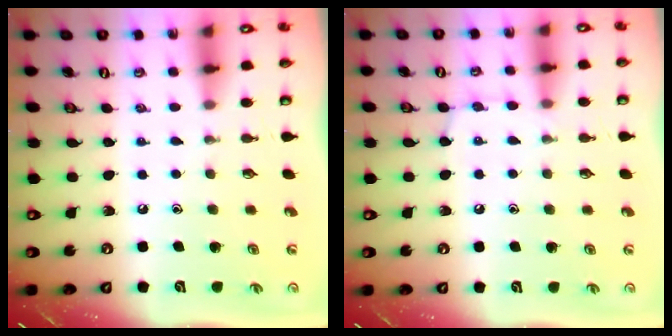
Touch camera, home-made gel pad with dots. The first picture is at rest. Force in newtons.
{"total": 7.2, "press": 7.2, "slide": 0.6}